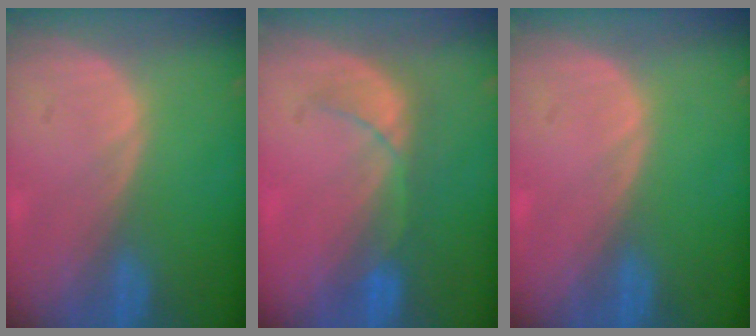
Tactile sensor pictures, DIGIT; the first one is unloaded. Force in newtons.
{"total": 4.6, "press": 4.6, "slide": 0.8}
{"total": 0.0}